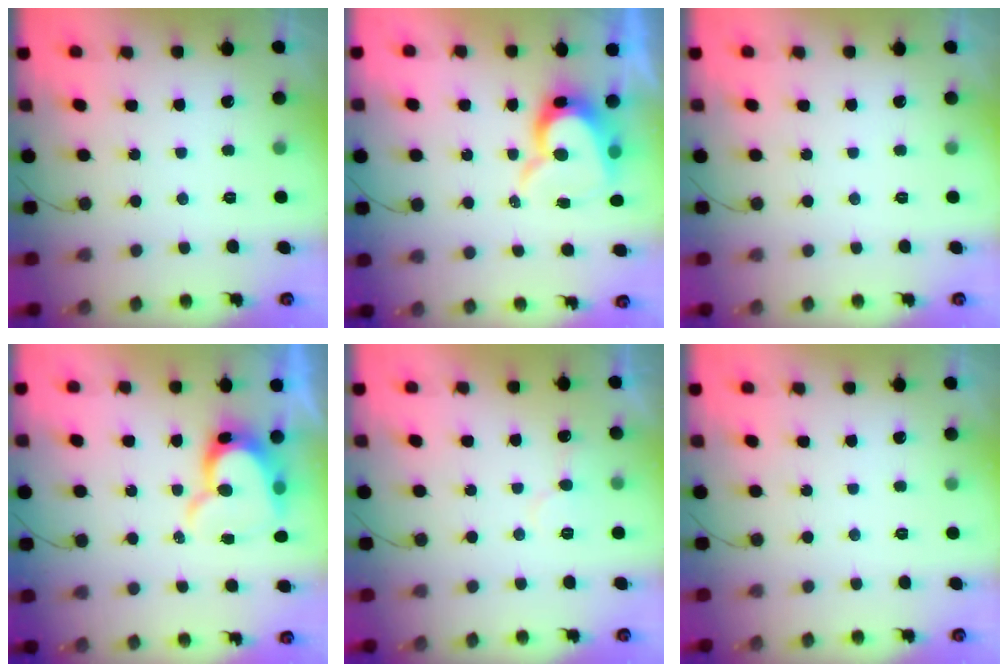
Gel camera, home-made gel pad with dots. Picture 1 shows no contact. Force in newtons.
{"total": 10.9, "press": 10.9, "slide": 1.1}
{"total": 0.0}
{"total": 11.9, "press": 11.8, "slide": 1.1}
{"total": 7.2, "press": 7.2, "slide": 0.5}
{"total": 0.0}